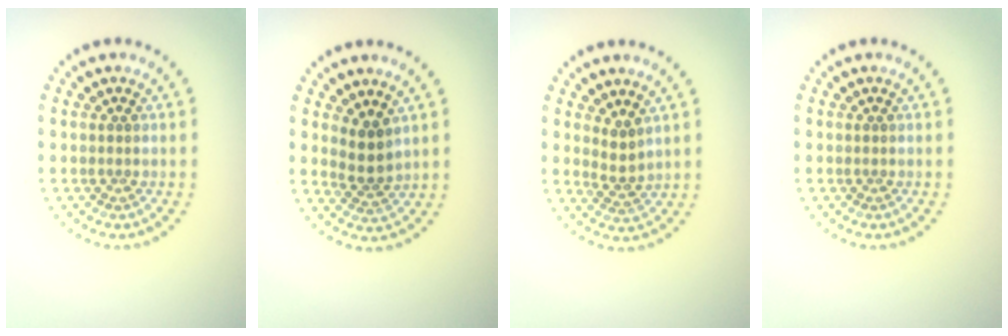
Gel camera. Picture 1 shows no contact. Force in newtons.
{"total": 2.2, "press": 1.8, "slide": 1.4}
{"total": 1.9, "press": 1.4, "slide": 1.3}
{"total": 0.0}